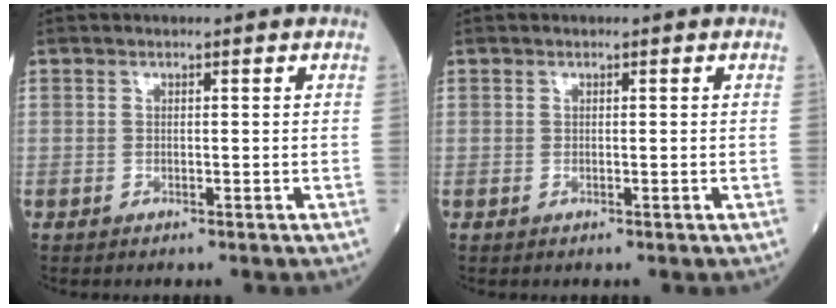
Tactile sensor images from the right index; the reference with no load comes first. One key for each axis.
{"total": 0.0}